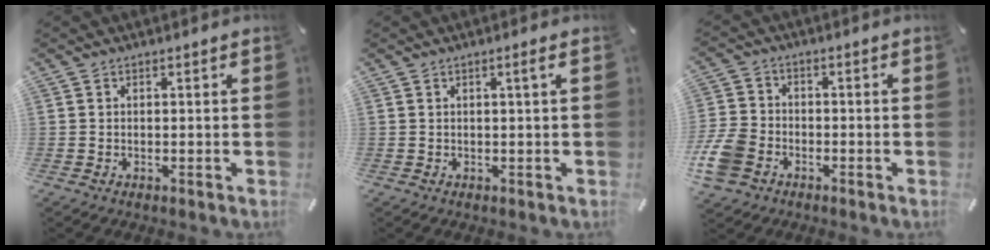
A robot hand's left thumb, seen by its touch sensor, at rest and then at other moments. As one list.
[{"total": 1.6, "force": [0.5, -0.1, 1.5], "torque": [-0.028, 0.002, 0.007]}, {"total": 9.4, "force": [-3.7, 7.6, 4.1], "torque": [-0.109, 0.028, -0.069]}]